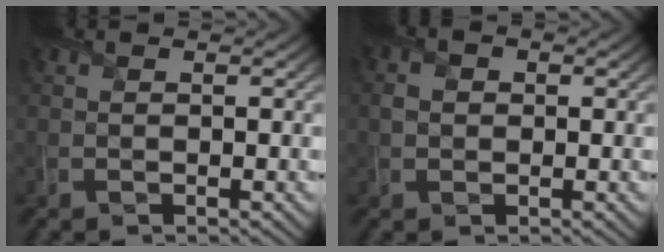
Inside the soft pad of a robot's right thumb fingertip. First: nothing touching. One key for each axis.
{"total": 1.4, "fx": -0.2, "fy": 1.2, "fz": 0.8, "tx": -0.021, "ty": -0.001, "tz": -0.006}